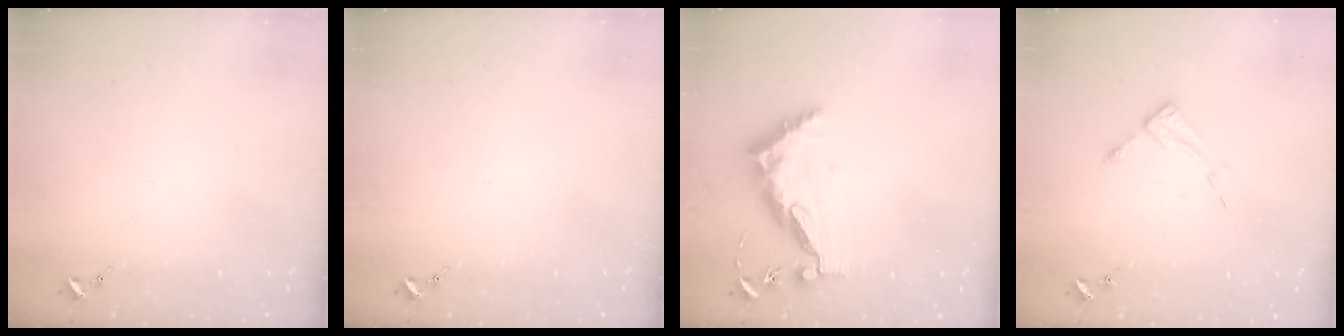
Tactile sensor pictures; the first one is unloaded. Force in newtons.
{"total": 0.0}
{"total": 10.3, "press": 10.2, "slide": 1.0}
{"total": 6.5, "press": 6.5, "slide": 0.5}